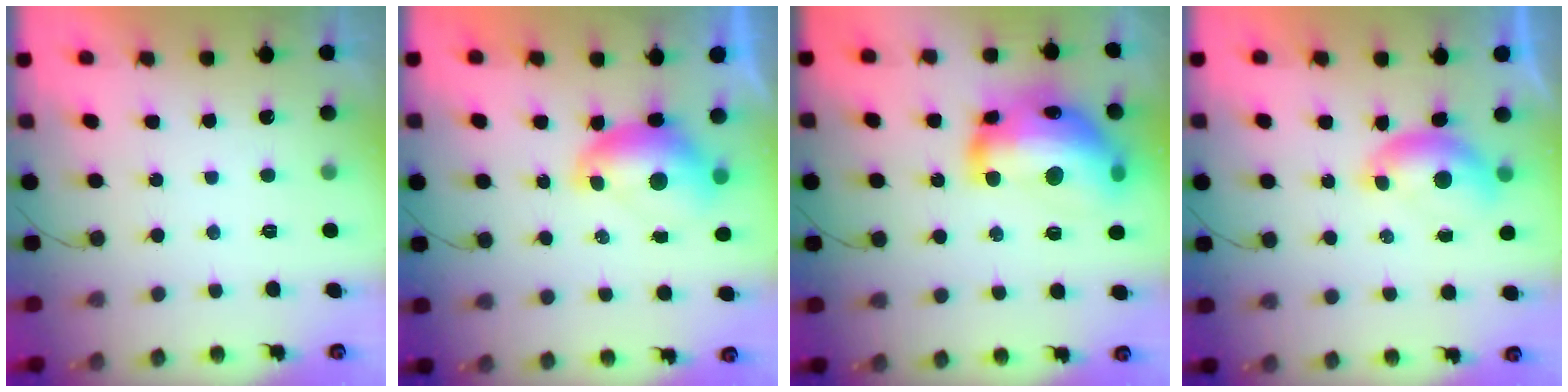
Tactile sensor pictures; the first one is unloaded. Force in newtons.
{"total": 8.5, "press": 8.4, "slide": 0.8}
{"total": 24.3, "press": 24.2, "slide": 1.8}
{"total": 6.0, "press": 6.0, "slide": 0.8}